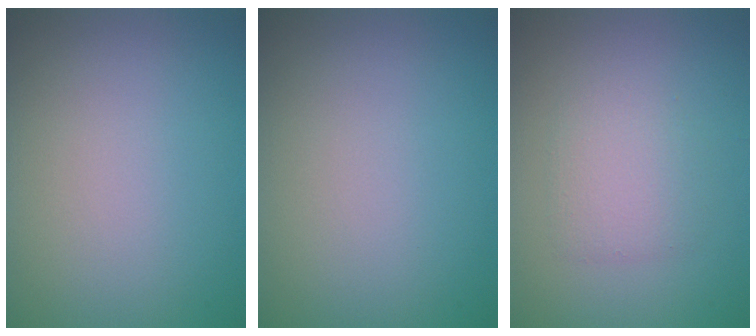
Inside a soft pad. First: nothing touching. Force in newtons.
{"total": 0.0}
{"total": 2.3, "press": 2.3, "slide": 0.1}